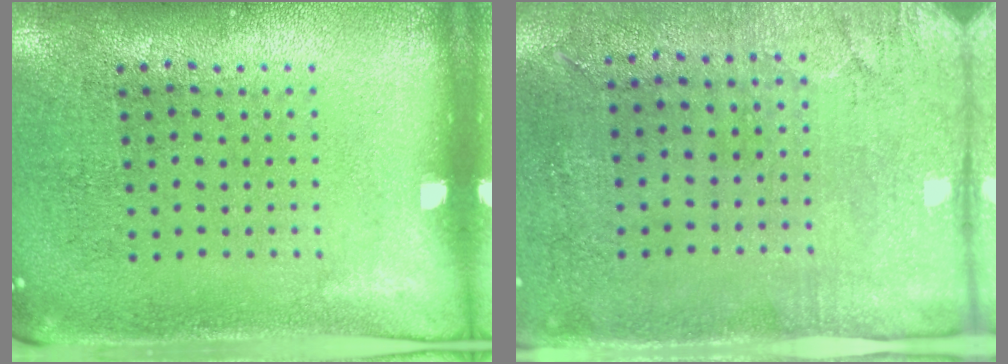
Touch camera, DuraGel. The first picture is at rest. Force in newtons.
{"total": 2.9, "press": 2.3, "slide": 1.7}